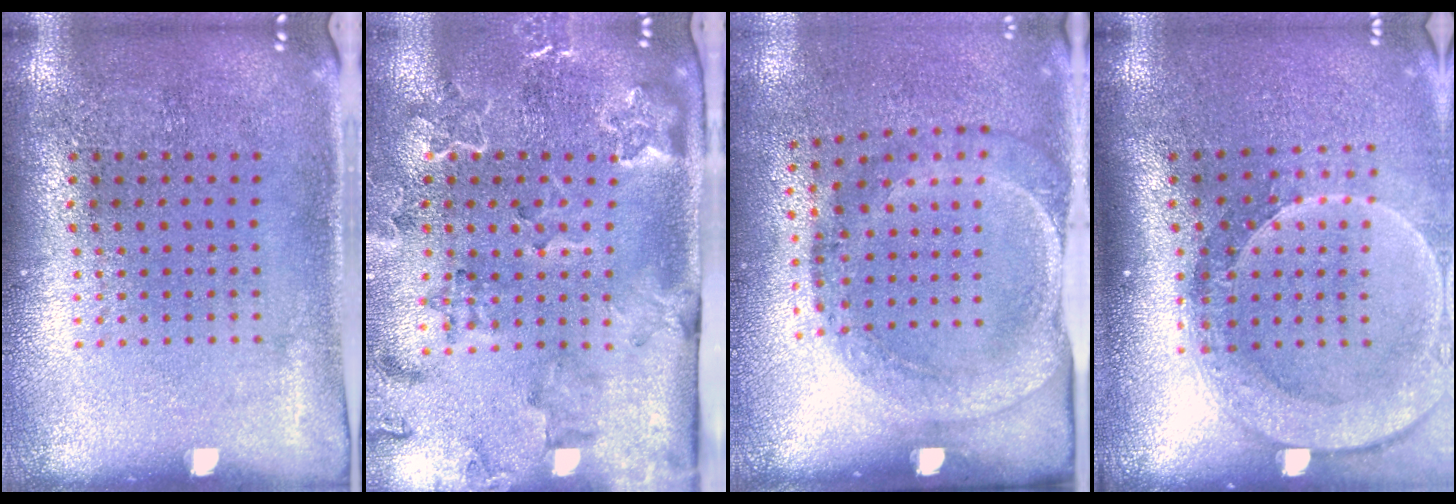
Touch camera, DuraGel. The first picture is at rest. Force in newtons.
{"total": 2.3, "press": 2.3, "slide": 0.1}
{"total": 1.8, "press": 1.1, "slide": 1.4}
{"total": 2.5, "press": 1.9, "slide": 1.6}